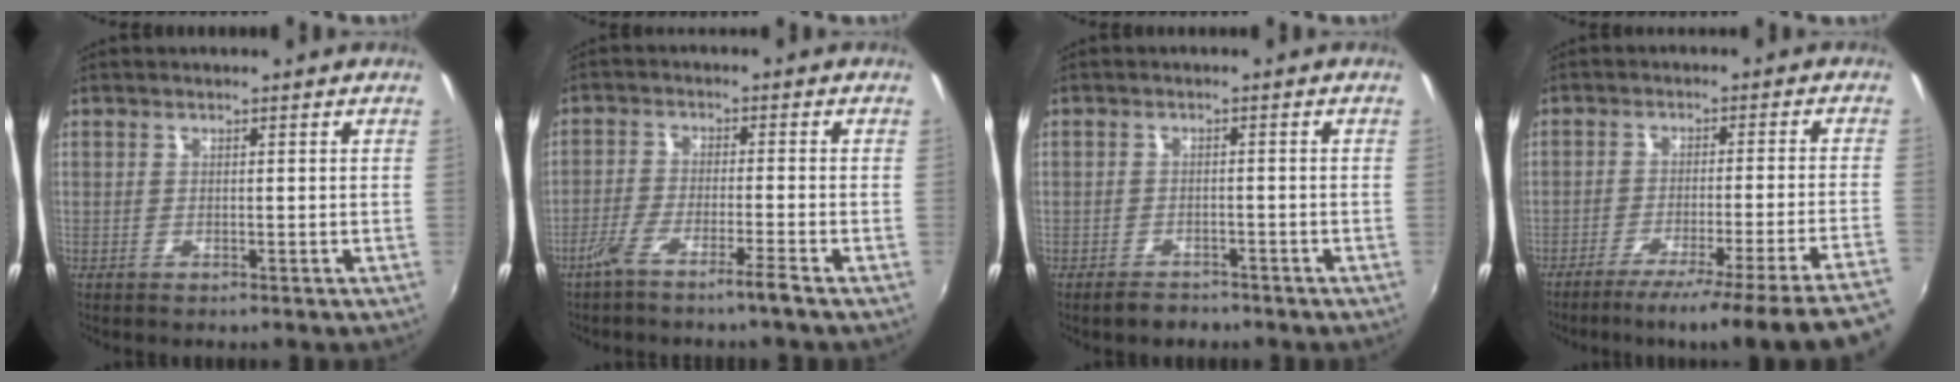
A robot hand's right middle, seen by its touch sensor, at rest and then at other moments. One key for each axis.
{"total": 5.0, "fx": -3.8, "fy": -0.5, "fz": 3.3, "tx": -0.083, "ty": -0.004, "tz": -0.075}
{"total": 2.9, "fx": -2.4, "fy": 1.6, "fz": 0.5, "tx": -0.019, "ty": 0.002, "tz": -0.036}
{"total": 17.5, "fx": -14.8, "fy": -3.9, "fz": 8.4, "tx": -0.100, "ty": -0.060, "tz": -0.211}